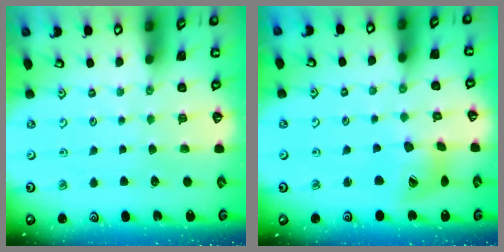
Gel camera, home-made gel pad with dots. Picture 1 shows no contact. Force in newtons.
{"total": 11.0, "press": 10.9, "slide": 1.1}